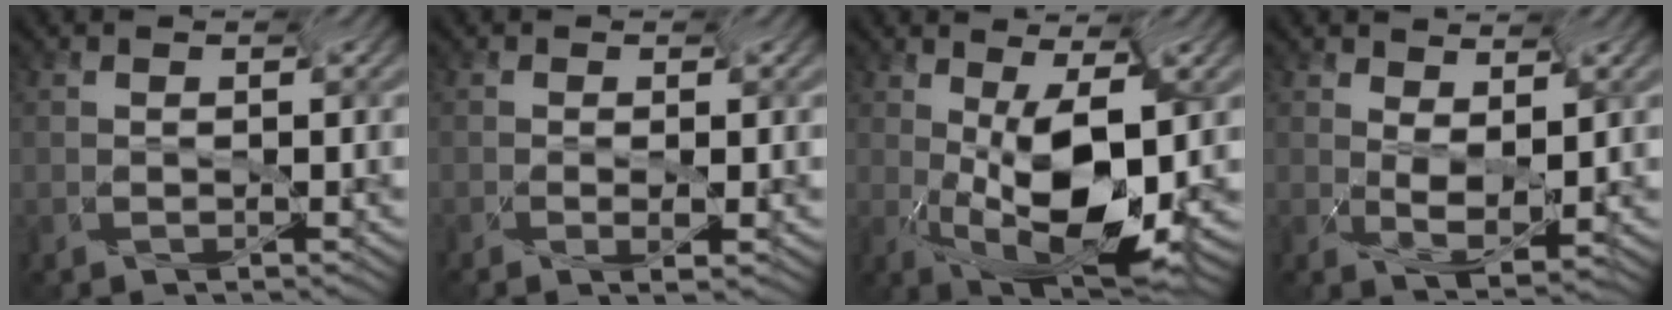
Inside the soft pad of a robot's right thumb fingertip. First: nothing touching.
{"total": 1.2, "force": [-0.9, 0.1, 0.8], "torque": [-0.030, 0.008, -0.020]}
{"total": 11.4, "force": [-3.1, 4.9, 9.8], "torque": [-0.176, 0.008, -0.038]}
{"total": 4.1, "force": [-0.2, 2.0, 3.6], "torque": [-0.088, 0.009, 0.005]}